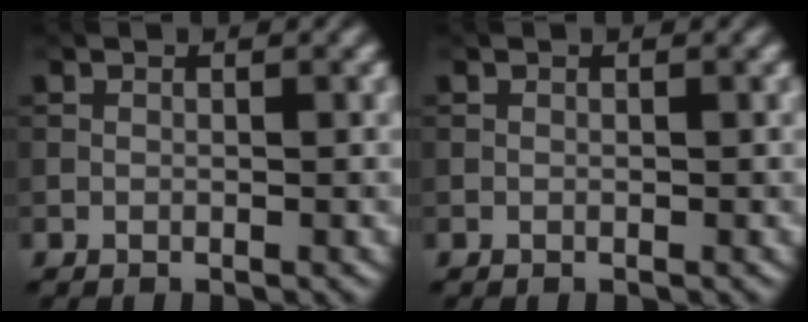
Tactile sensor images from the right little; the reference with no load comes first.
{"total": 0.0}